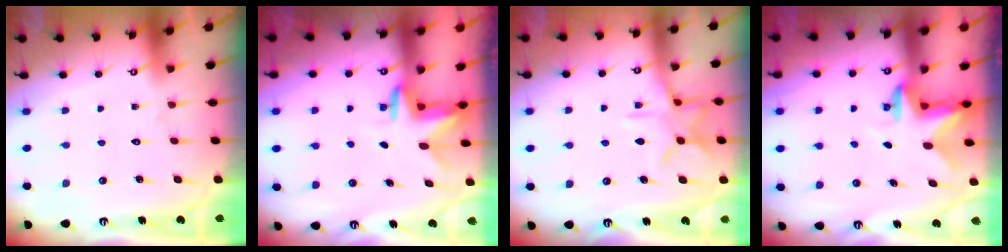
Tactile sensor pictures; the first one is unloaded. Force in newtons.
{"total": 2.6, "press": 2.6, "slide": 0.2}
{"total": 9.4, "press": 9.4, "slide": 0.5}
{"total": 2.9, "press": 2.9, "slide": 0.5}